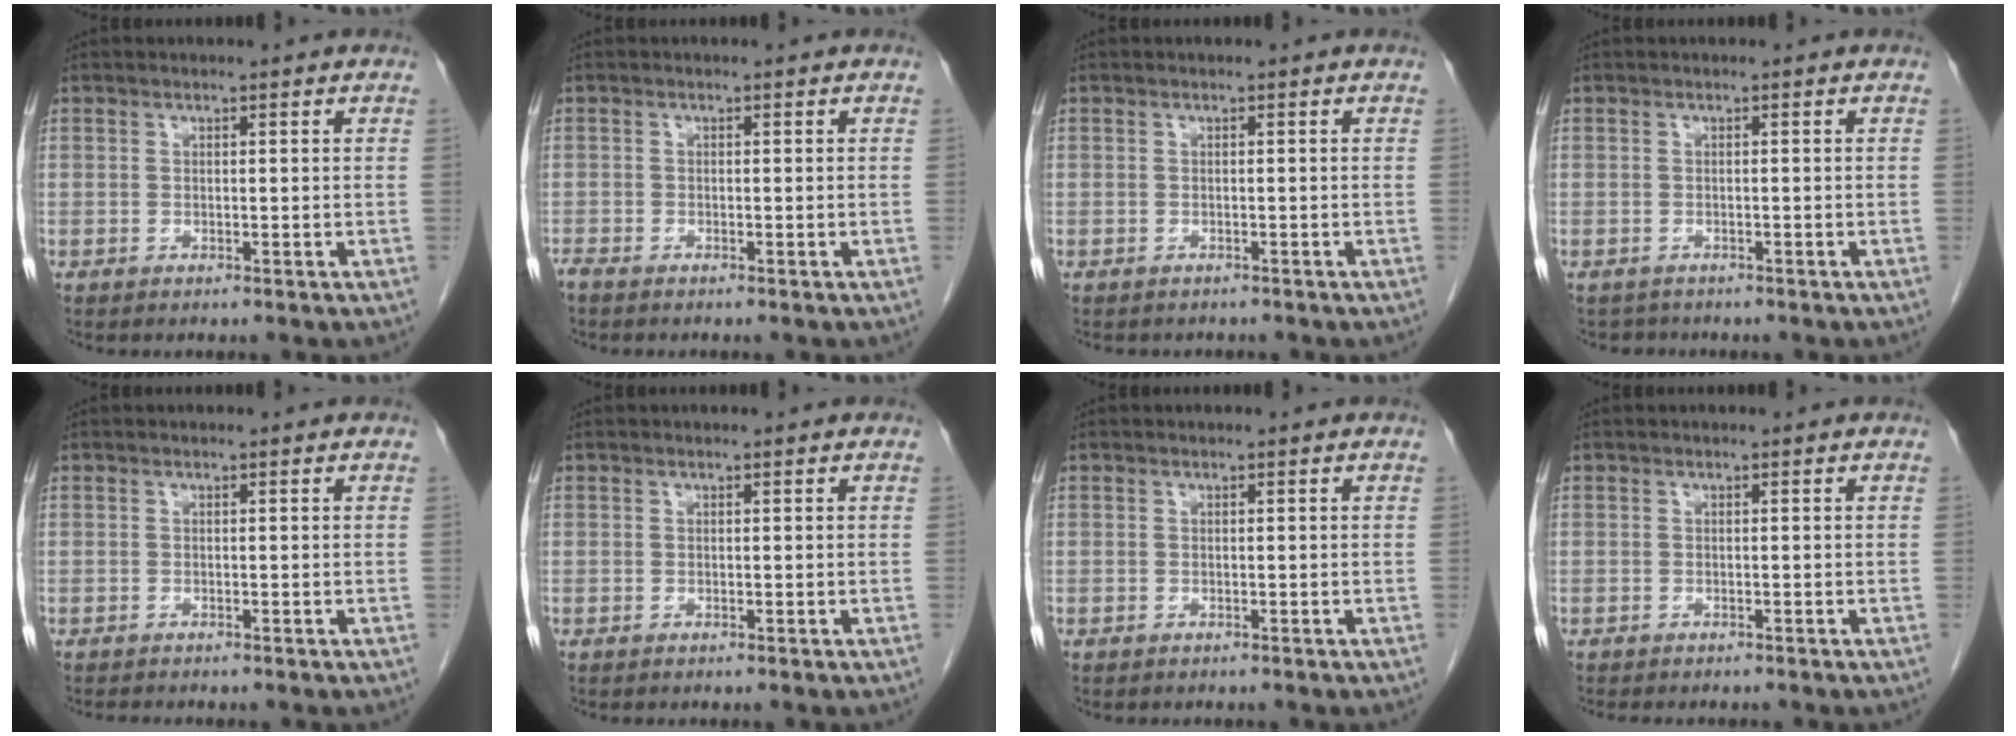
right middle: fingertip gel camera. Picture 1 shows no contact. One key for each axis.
{"total": 1.2, "fx": -1.1, "fy": 0.3, "fz": 0.5, "tx": -0.018, "ty": -0.004, "tz": -0.020}
{"total": 2.2, "fx": -2.0, "fy": 0.9, "fz": 0.4, "tx": -0.013, "ty": -0.003, "tz": -0.025}
{"total": 1.6, "fx": -1.4, "fy": 0.7, "fz": -0.3, "tx": -0.003, "ty": -0.002, "tz": -0.023}
{"total": 1.0, "fx": -1.0, "fy": 0.0, "fz": 0.3, "tx": -0.010, "ty": -0.003, "tz": -0.015}
{"total": 0.0}
{"total": 0.0}
{"total": 3.1, "fx": -2.7, "fy": 0.8, "fz": 1.3, "tx": -0.019, "ty": -0.008, "tz": -0.031}